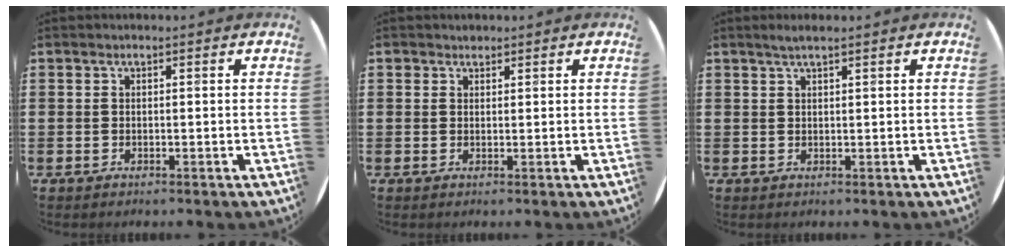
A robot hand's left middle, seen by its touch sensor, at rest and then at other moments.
{"total": 0.9, "force": [0.8, 0.4, -0.1], "torque": [0.002, 0.003, 0.016]}
{"total": 1.6, "force": [1.2, 0.1, 1.0], "torque": [-0.019, 0.004, 0.021]}